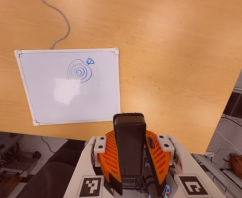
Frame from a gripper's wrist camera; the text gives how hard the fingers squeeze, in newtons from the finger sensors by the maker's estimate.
{"total": 11.6, "left": 9.6, "right": 13.6}